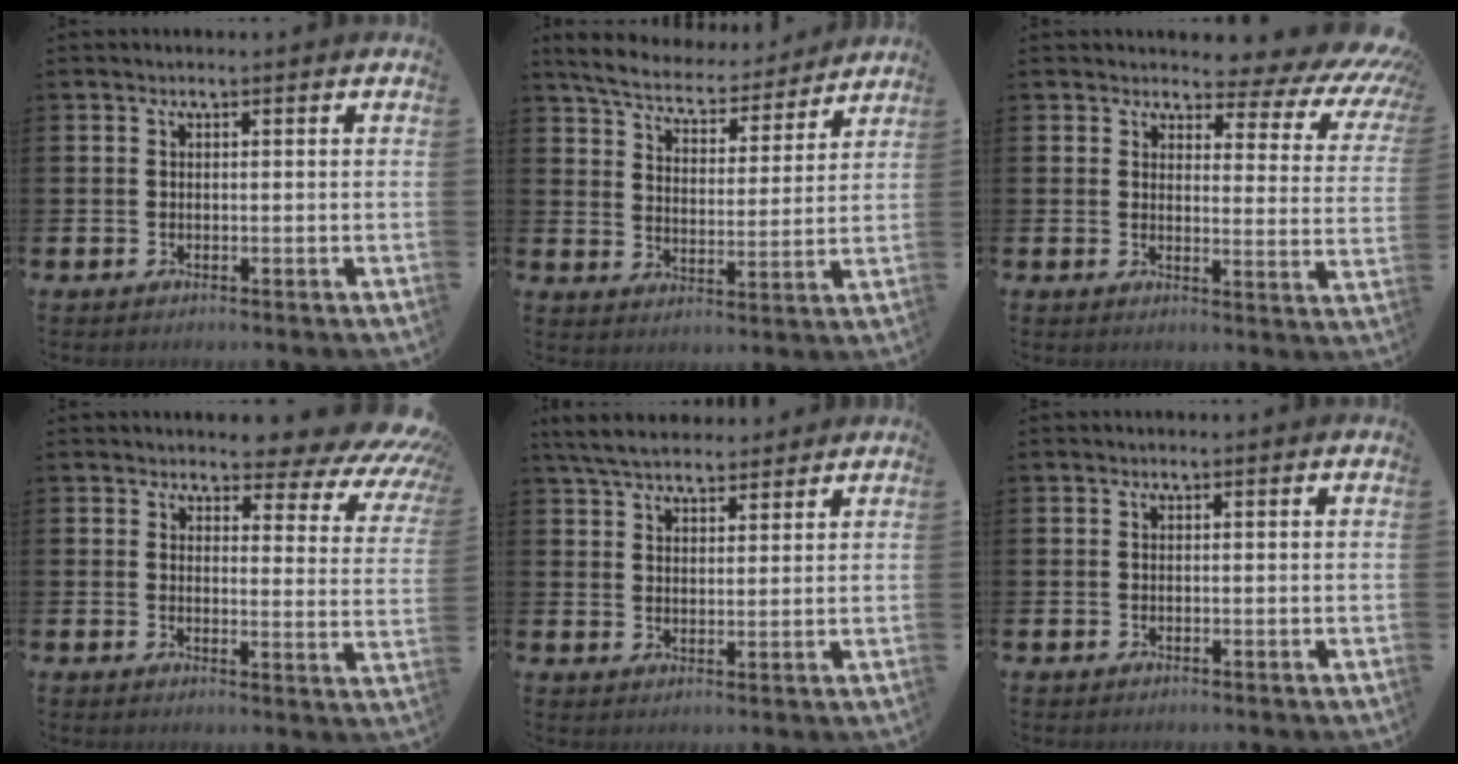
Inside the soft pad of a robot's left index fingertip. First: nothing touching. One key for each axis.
{"total": 6.6, "fx": 6.3, "fy": 1.4, "fz": 1.4, "tx": -0.063, "ty": -0.045, "tz": 0.109}
{"total": 4.4, "fx": 3.5, "fy": 2.0, "fz": 1.7, "tx": -0.024, "ty": -0.040, "tz": 0.049}
{"total": 5.0, "fx": 4.4, "fy": 1.9, "fz": 1.6, "tx": -0.027, "ty": -0.042, "tz": 0.067}
{"total": 5.6, "fx": 5.2, "fy": 1.4, "fz": 1.2, "tx": -0.046, "ty": -0.012, "tz": 0.098}
{"total": 0.0}